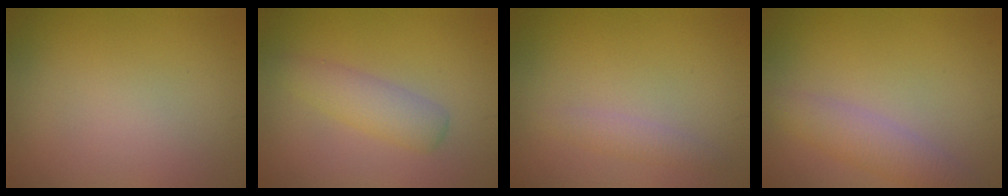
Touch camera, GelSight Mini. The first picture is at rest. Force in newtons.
{"total": 2.6, "press": 2.6, "slide": 0.0}
{"total": 1.3, "press": 1.3, "slide": 0.1}
{"total": 2.9, "press": 2.9, "slide": 0.2}